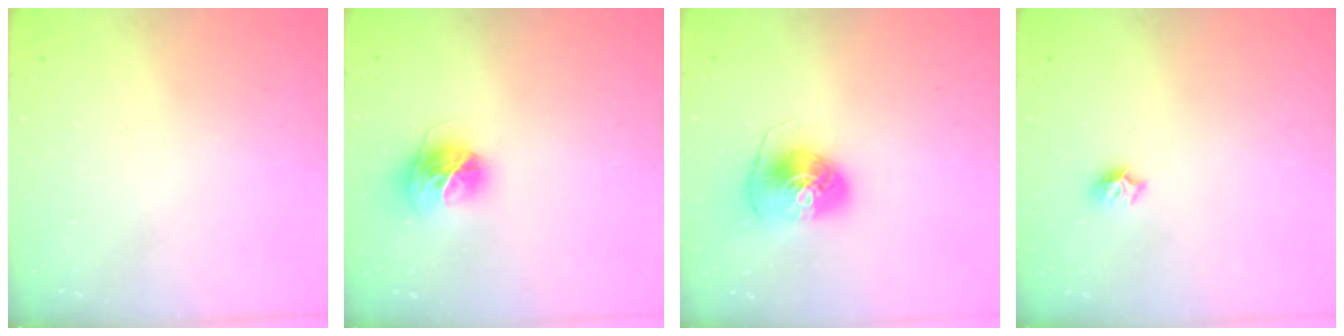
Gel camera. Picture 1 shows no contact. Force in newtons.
{"total": 12.0, "press": 12.0, "slide": 1.2}
{"total": 7.6, "press": 7.6, "slide": 0.3}
{"total": 5.7, "press": 5.6, "slide": 0.8}